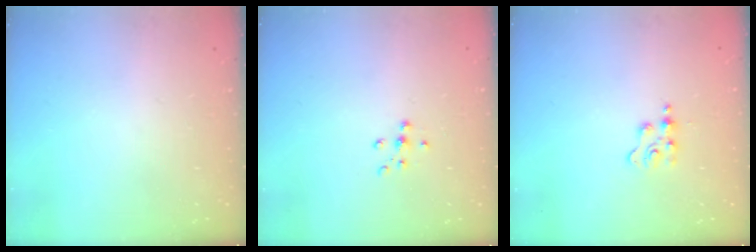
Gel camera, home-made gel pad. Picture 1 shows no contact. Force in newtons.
{"total": 7.1, "press": 7.0, "slide": 0.8}
{"total": 2.2, "press": 2.2, "slide": 0.4}